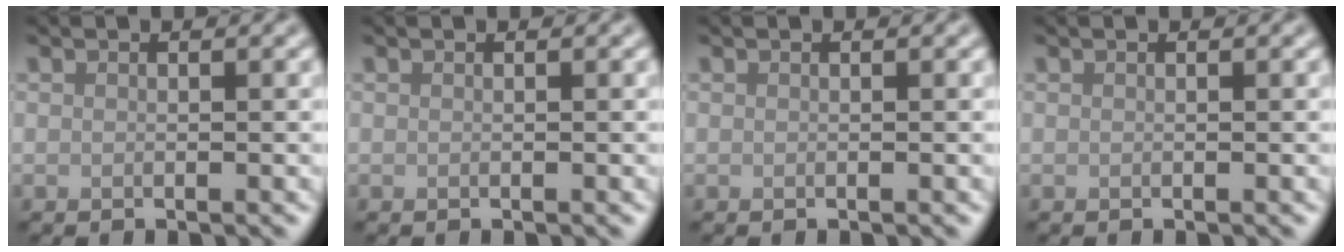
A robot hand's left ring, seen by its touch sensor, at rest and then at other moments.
{"total": 0.0}
{"total": 0.0}
{"total": 0.0}